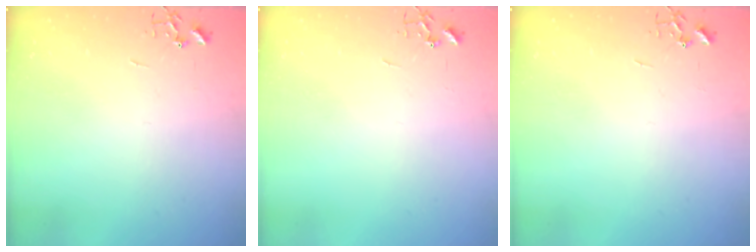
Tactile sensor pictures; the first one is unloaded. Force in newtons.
{"total": 0.0}
{"total": 0.0}